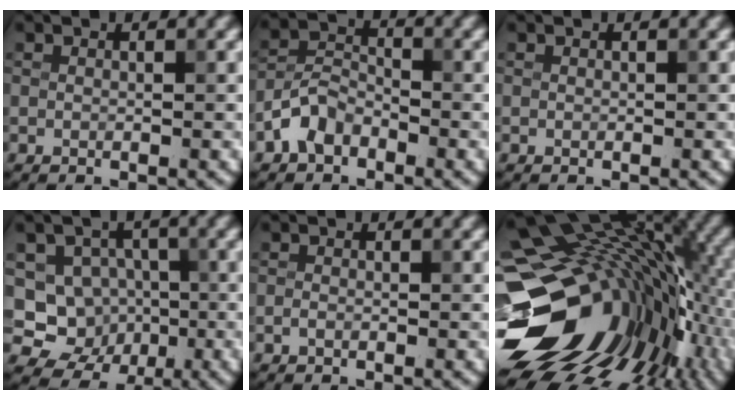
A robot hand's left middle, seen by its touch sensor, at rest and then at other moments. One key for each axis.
{"total": 3.2, "fx": -2.1, "fy": 2.0, "fz": 1.4, "tx": -0.025, "ty": 0.012, "tz": -0.049}
{"total": 0.0}
{"total": 6.8, "fx": -1.4, "fy": 6.2, "fz": 2.4, "tx": -0.025, "ty": 0.000, "tz": -0.045}
{"total": 0.6, "fx": -0.3, "fy": 0.4, "fz": 0.3, "tx": -0.007, "ty": -0.001, "tz": -0.007}
{"total": 18.8, "fx": -1.1, "fy": 12.8, "fz": 13.7, "tx": -0.243, "ty": -0.036, "tz": 0.021}